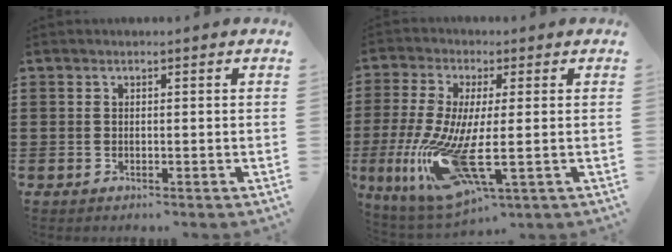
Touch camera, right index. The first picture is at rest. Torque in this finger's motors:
{"motor_torque": [2.14, 0.00, 1.05, 0.21]}